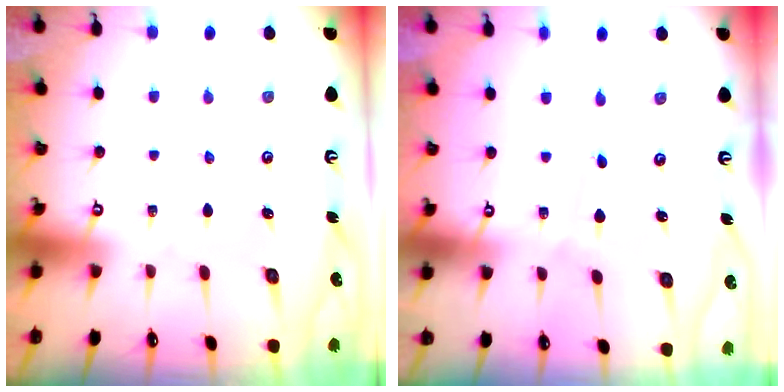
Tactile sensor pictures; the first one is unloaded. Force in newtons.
{"total": 1.6, "press": 1.6, "slide": 0.1}